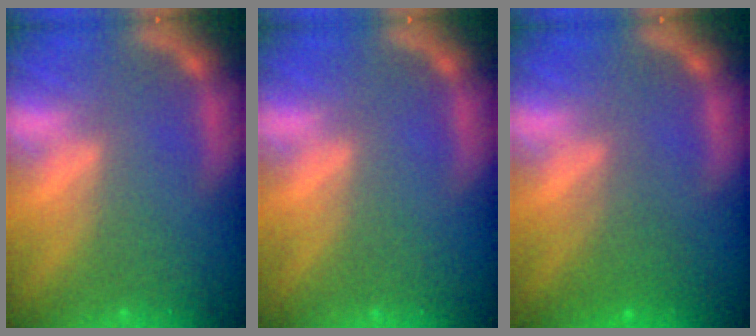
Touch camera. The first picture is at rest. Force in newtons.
{"total": 0.0}
{"total": 2.4}